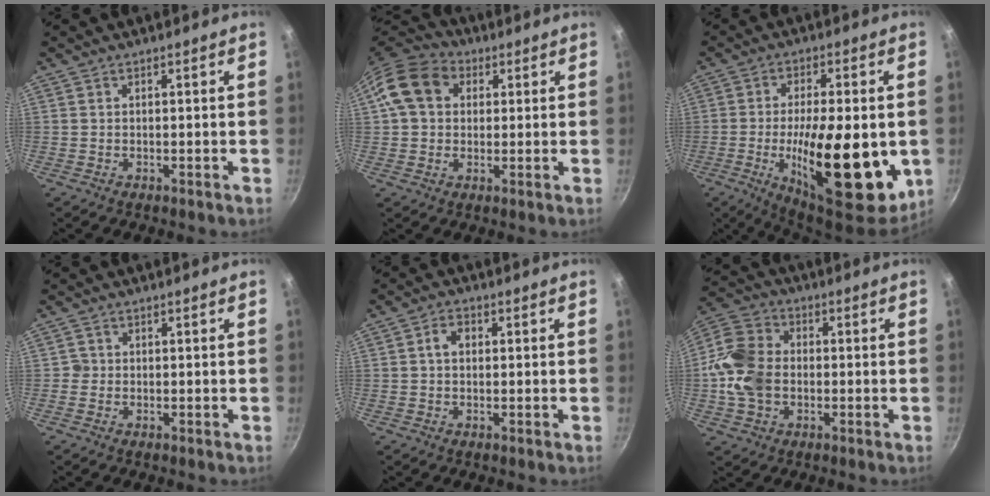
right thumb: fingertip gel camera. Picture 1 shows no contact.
{"total": 11.8, "force": [2.9, 9.3, 6.7], "torque": [-0.104, 0.021, 0.032]}
{"total": 22.0, "force": [-4.0, 8.0, 20.1], "torque": [-0.289, -0.002, -0.054]}
{"total": 1.1, "force": [-0.2, 1.0, 0.1], "torque": [0.004, 0.003, -0.007]}
{"total": 2.9, "force": [0.4, 2.1, 2.0], "torque": [-0.024, 0.008, 0.003]}
{"total": 12.5, "force": [-1.3, 9.4, 8.1], "torque": [-0.141, 0.021, -0.043]}